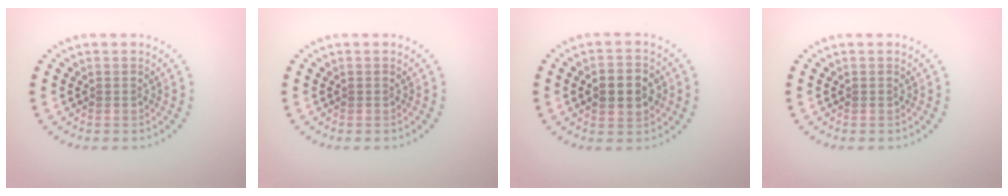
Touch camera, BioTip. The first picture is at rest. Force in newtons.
{"total": 0.0}
{"total": 4.7, "press": 4.7, "slide": 0.3}
{"total": 0.0}